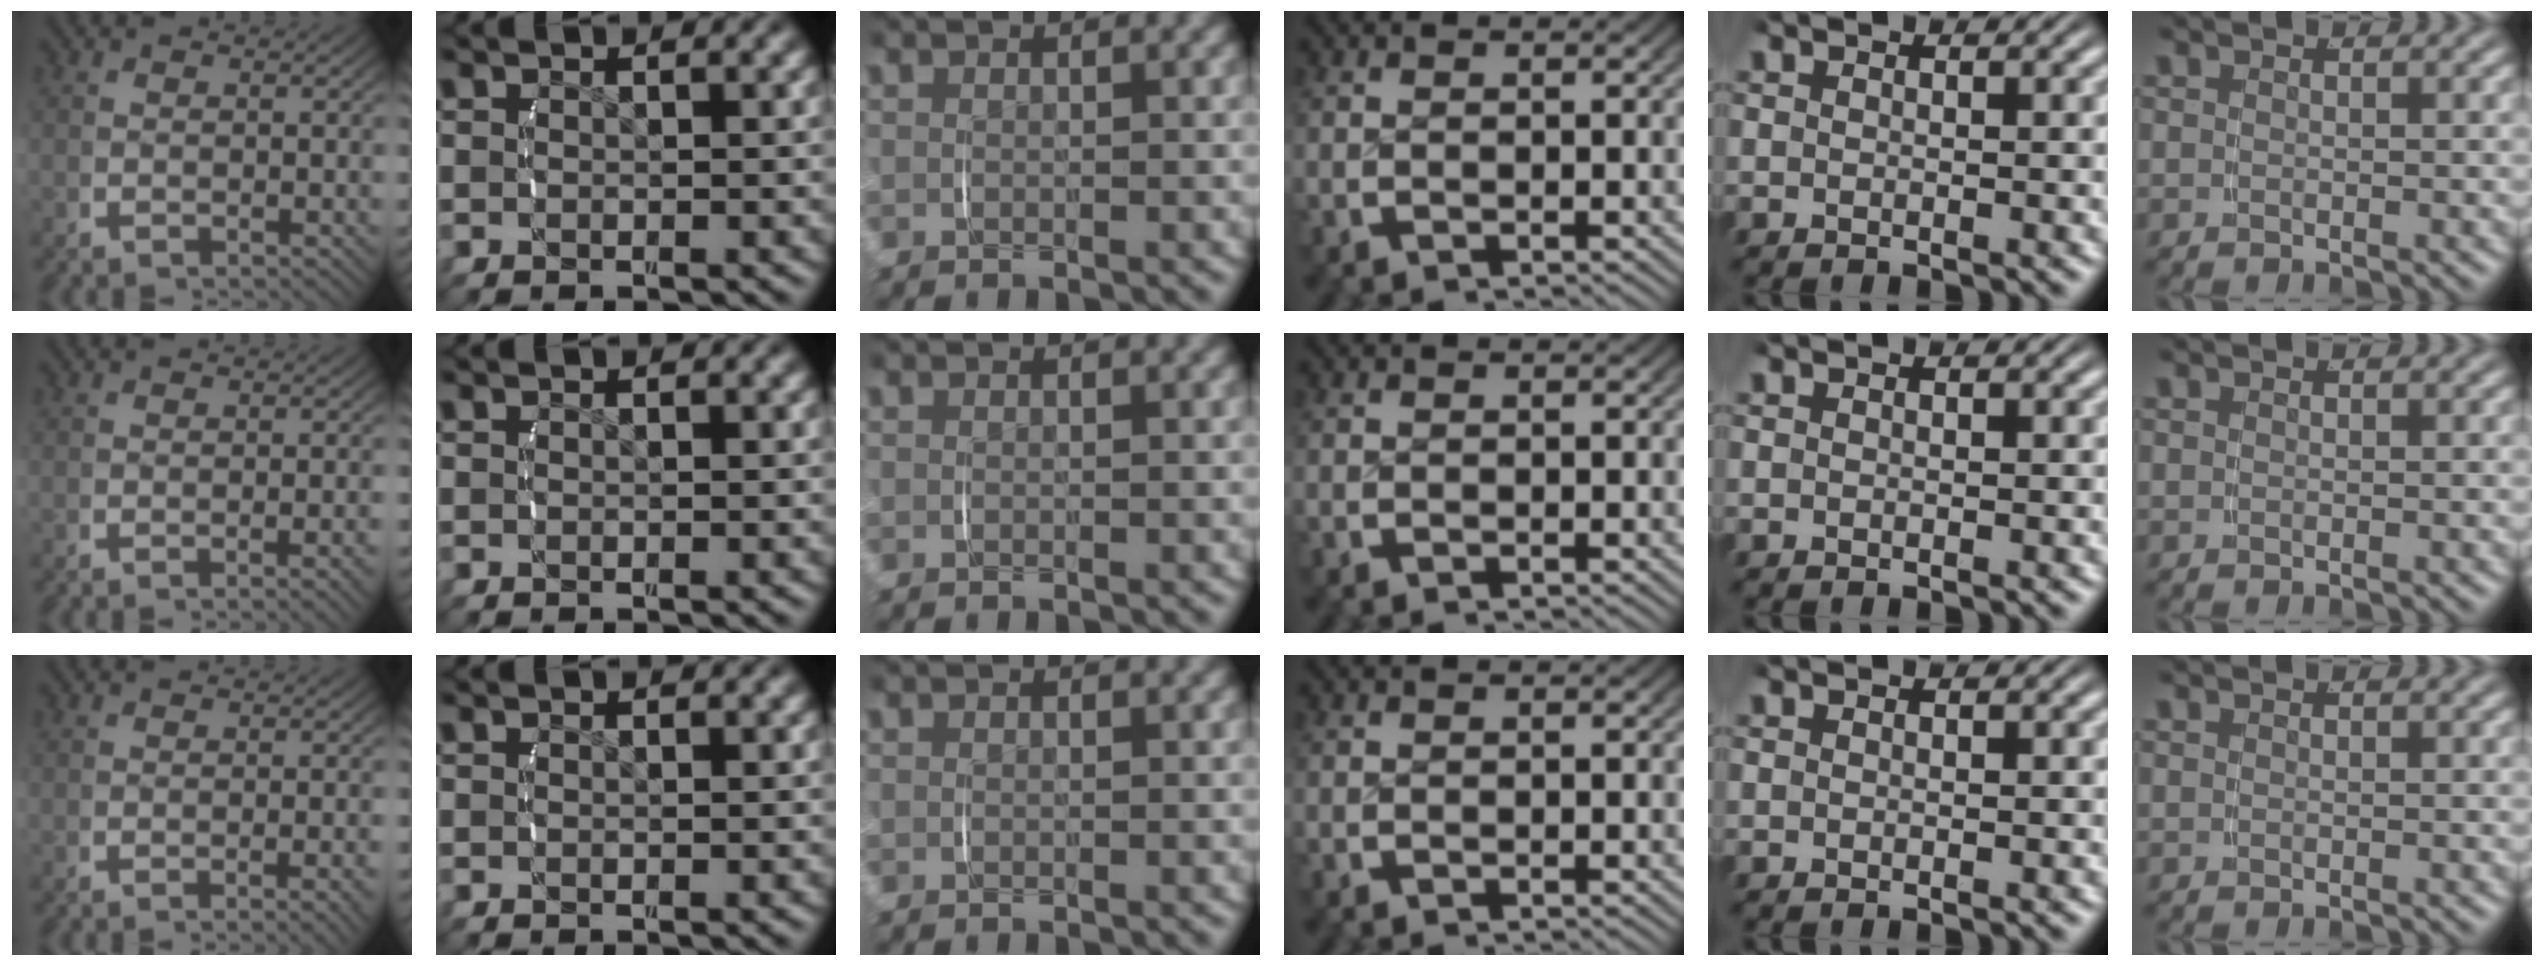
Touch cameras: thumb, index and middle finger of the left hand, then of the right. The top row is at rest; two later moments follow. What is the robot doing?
{"motion": "lift_and_place", "object": "measuring cup"}